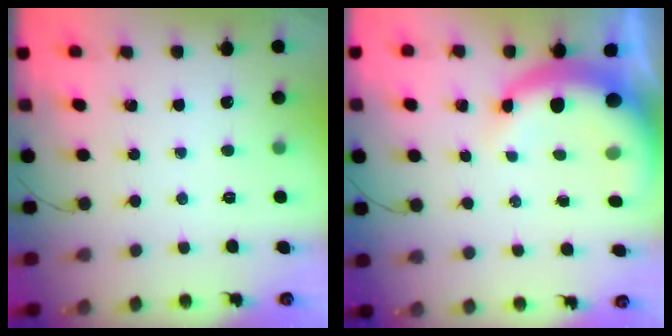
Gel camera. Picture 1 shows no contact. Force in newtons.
{"total": 9.0, "press": 8.7, "slide": 2.1}